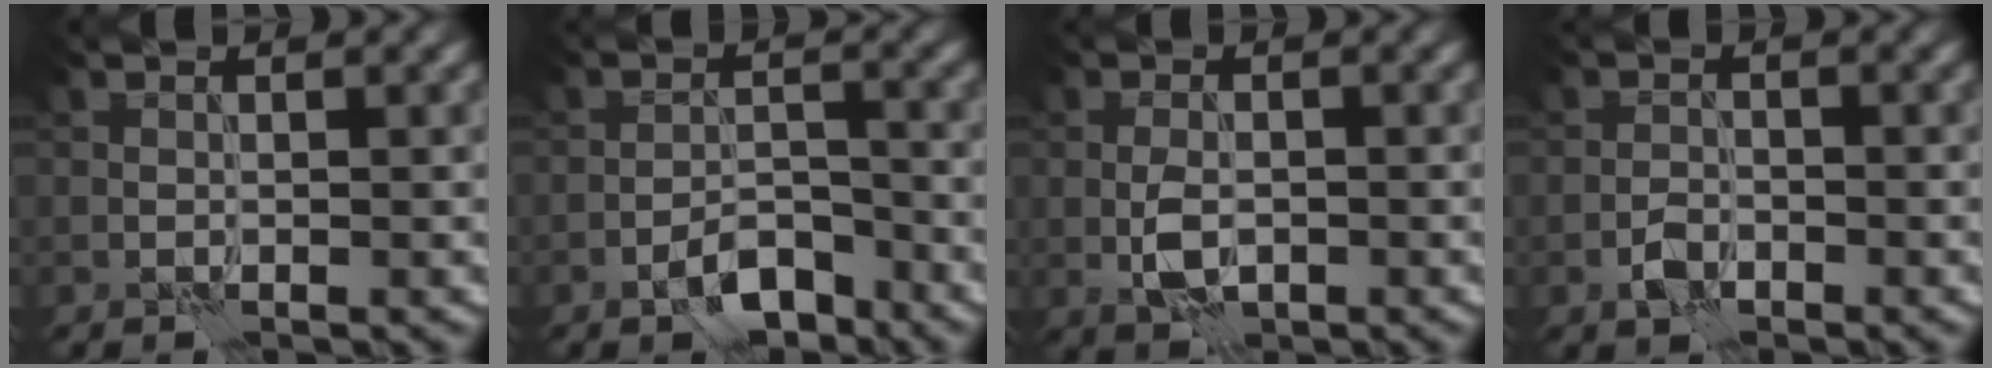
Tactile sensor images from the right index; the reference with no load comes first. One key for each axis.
{"total": 3.9, "fx": -2.6, "fy": 1.6, "fz": 2.4, "tx": -0.033, "ty": 0.007, "tz": -0.049}
{"total": 2.9, "fx": -0.6, "fy": 1.8, "fz": 2.2, "tx": -0.045, "ty": -0.003, "tz": -0.011}
{"total": 1.7, "fx": -1.0, "fy": 1.0, "fz": 1.0, "tx": -0.016, "ty": 0.005, "tz": -0.022}